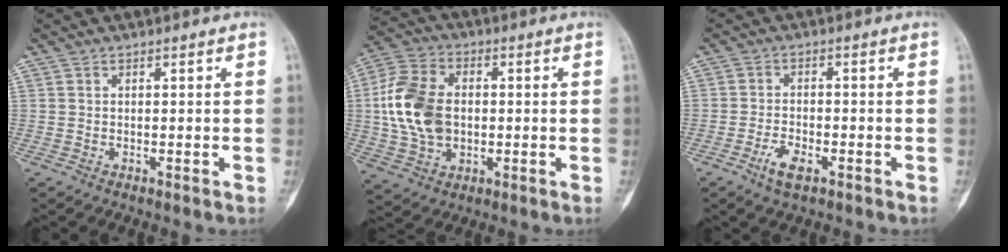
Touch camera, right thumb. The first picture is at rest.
{"total": 14.3, "force": [0.4, 10.3, 10.0], "torque": [-0.190, 0.013, 0.007]}
{"total": 4.3, "force": [-2.4, 1.8, 3.1], "torque": [-0.058, 0.009, -0.044]}